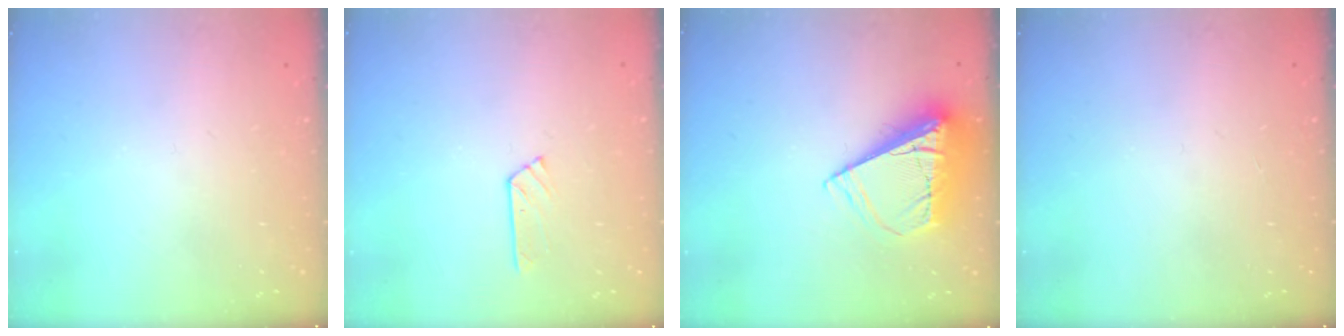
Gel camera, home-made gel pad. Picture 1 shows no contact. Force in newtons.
{"total": 4.0, "press": 4.0, "slide": 0.5}
{"total": 10.8, "press": 10.7, "slide": 1.3}
{"total": 0.0}